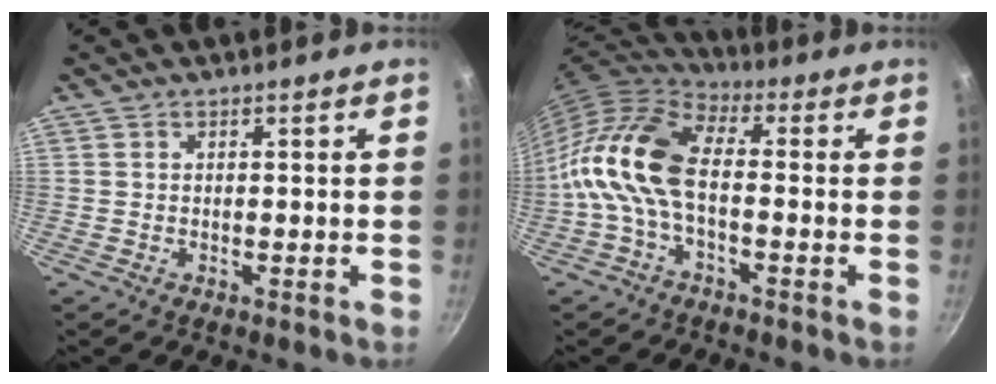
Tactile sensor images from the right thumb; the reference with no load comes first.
{"total": 13.7, "force": [-2.1, 7.3, 11.4], "torque": [-0.224, 0.035, -0.061]}